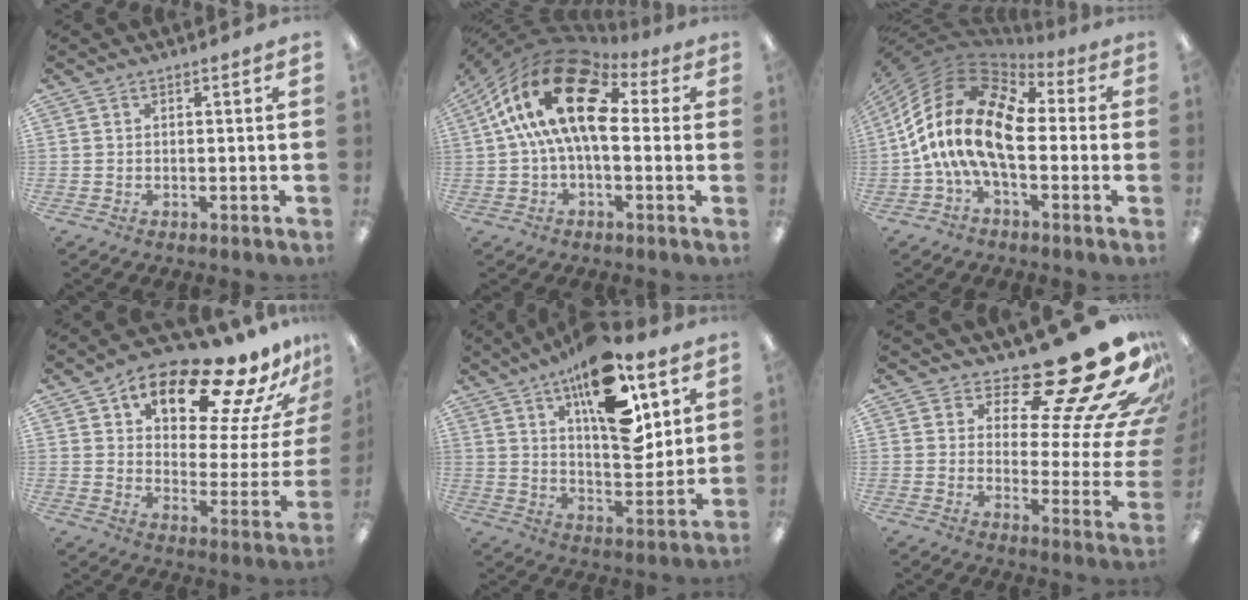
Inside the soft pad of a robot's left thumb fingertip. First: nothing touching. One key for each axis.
{"total": 21.0, "fx": 5.4, "fy": 11.0, "fz": 17.0, "tx": -0.317, "ty": -0.012, "tz": 0.093}
{"total": 19.8, "fx": -1.2, "fy": 11.0, "fz": 16.4, "tx": -0.342, "ty": 0.009, "tz": -0.016}
{"total": 19.0, "fx": 12.9, "fy": 6.8, "fz": 12.2, "tx": -0.189, "ty": -0.087, "tz": 0.204}
{"total": 20.6, "fx": 11.5, "fy": 8.5, "fz": 14.9, "tx": -0.221, "ty": -0.065, "tz": 0.187}
{"total": 24.3, "fx": 17.1, "fy": 7.0, "fz": 15.8, "tx": -0.200, "ty": -0.140, "tz": 0.275}